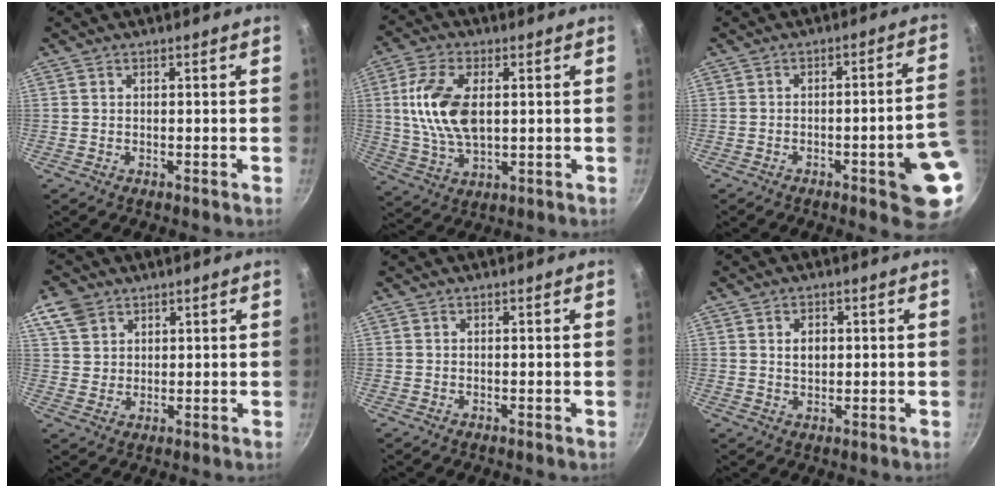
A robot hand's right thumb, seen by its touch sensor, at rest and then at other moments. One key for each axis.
{"total": 13.0, "fx": 1.9, "fy": 7.1, "fz": 10.8, "tx": -0.207, "ty": -0.001, "tz": 0.039}
{"total": 11.8, "fx": -3.9, "fy": 2.2, "fz": 10.9, "tx": -0.103, "ty": 0.032, "tz": -0.047}
{"total": 6.6, "fx": 3.7, "fy": 4.9, "fz": 2.4, "tx": -0.029, "ty": -0.005, "tz": 0.072}
{"total": 0.0}
{"total": 3.3, "fx": 0.7, "fy": 2.3, "fz": 2.2, "tx": -0.026, "ty": 0.000, "tz": 0.016}